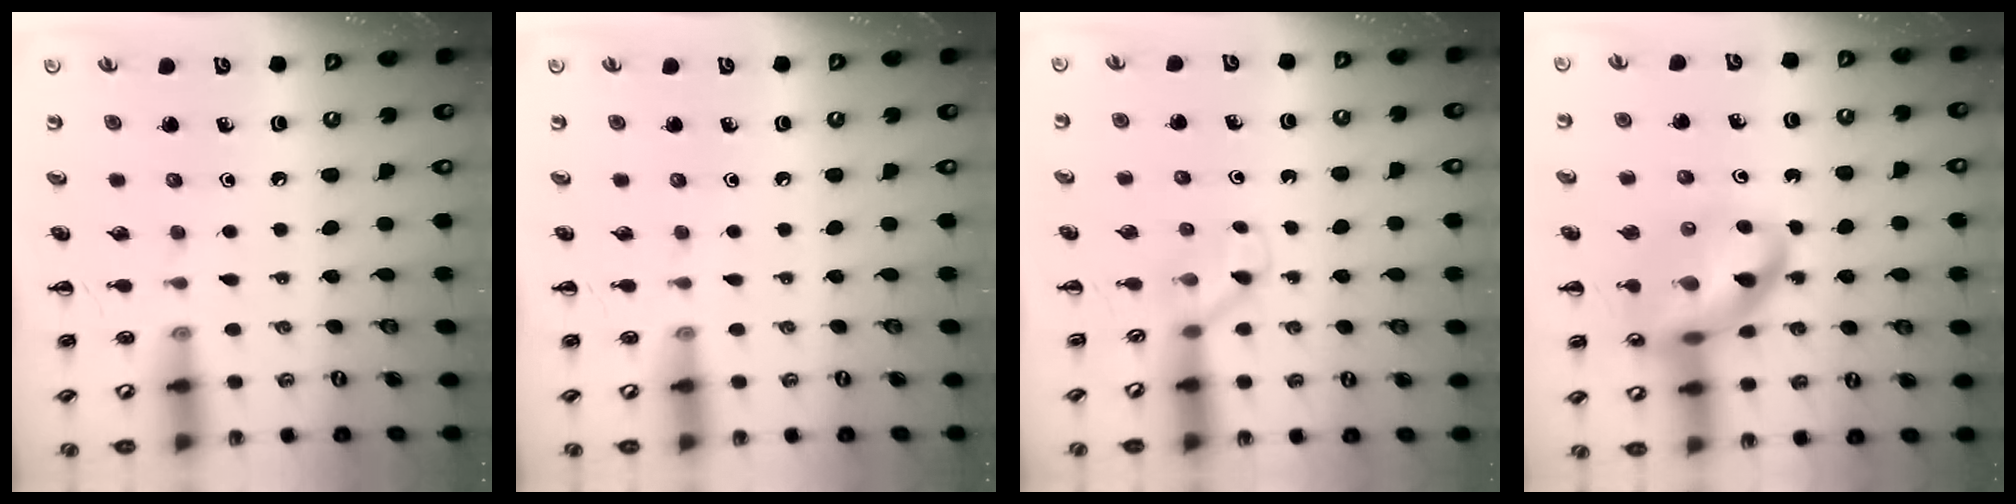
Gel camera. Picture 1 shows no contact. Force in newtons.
{"total": 0.0}
{"total": 3.0, "press": 2.8, "slide": 1.1}
{"total": 17.2, "press": 17.1, "slide": 2.5}